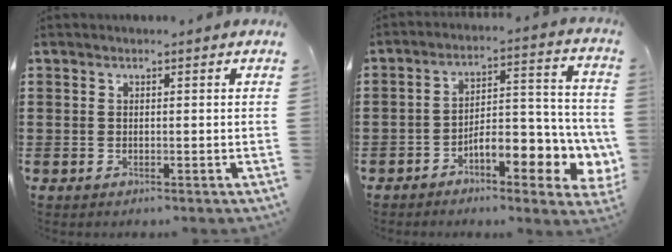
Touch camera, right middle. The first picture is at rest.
{"total": 8.2, "force": [-4.0, 3.1, 6.5], "torque": [-0.093, -0.012, -0.072]}